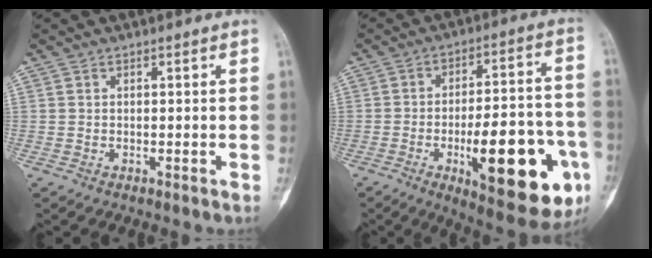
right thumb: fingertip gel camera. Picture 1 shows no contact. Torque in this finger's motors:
{"motor_torque": [2.55, 2.37, 1.70, -1.07, 0.54]}